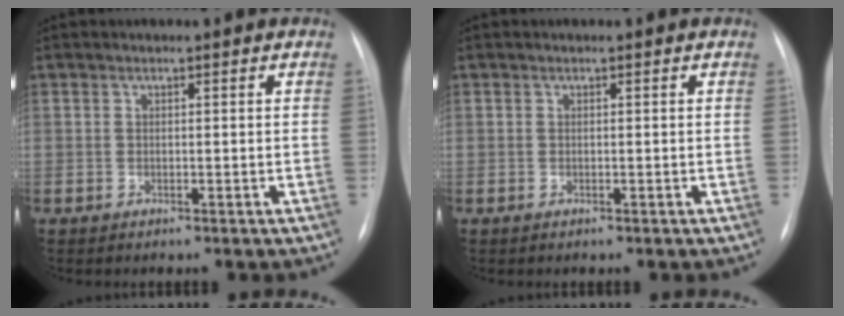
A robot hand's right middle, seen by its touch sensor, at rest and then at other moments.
{"total": 0.0}